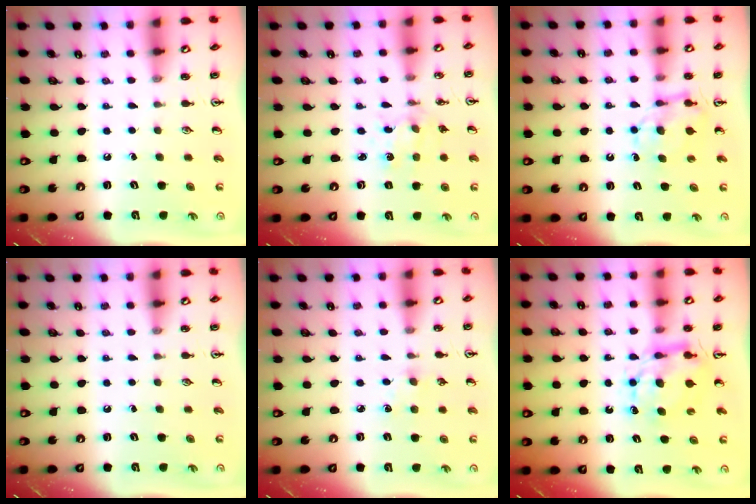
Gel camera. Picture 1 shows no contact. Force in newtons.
{"total": 2.1, "press": 2.1, "slide": 0.3}
{"total": 6.5, "press": 6.5, "slide": 0.3}
{"total": 0.0}
{"total": 4.7, "press": 4.7, "slide": 0.6}
{"total": 7.6, "press": 7.6, "slide": 0.5}